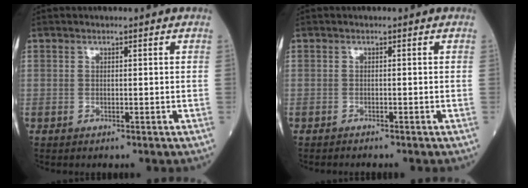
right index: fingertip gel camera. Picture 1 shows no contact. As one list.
[{"total": 1.1, "force": [-1.0, -0.2, 0.3], "torque": [-0.011, -0.003, -0.013]}]